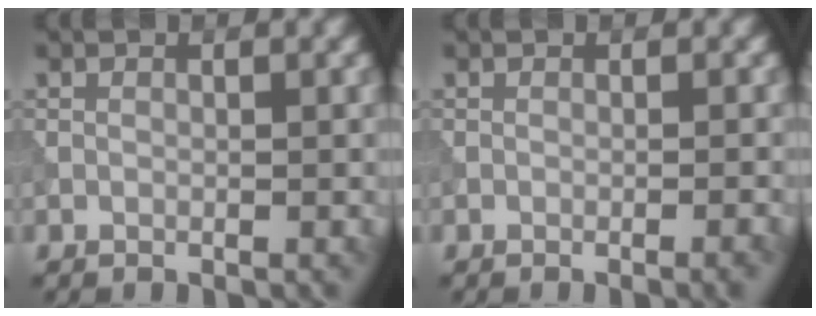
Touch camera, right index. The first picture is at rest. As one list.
[{"total": 1.4, "force": [-0.5, 0.4, 1.3], "torque": [-0.010, 0.004, -0.011]}]